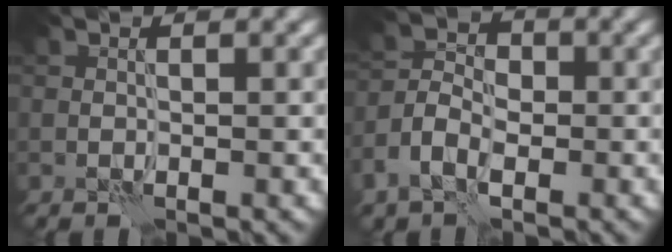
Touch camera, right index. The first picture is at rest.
{"total": 4.7, "force": [-2.3, 3.1, 2.8], "torque": [-0.055, 0.004, -0.053]}